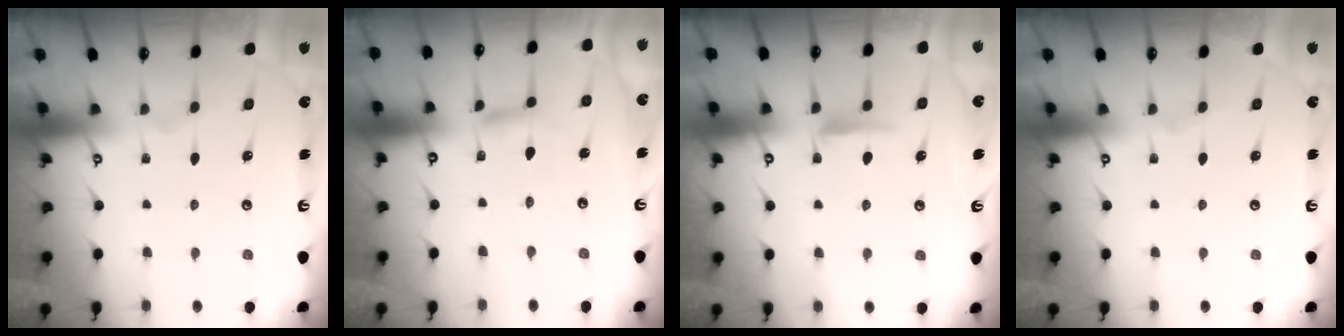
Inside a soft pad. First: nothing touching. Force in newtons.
{"total": 4.1, "press": 4.1, "slide": 0.3}
{"total": 5.6, "press": 5.6, "slide": 0.7}
{"total": 0.0}